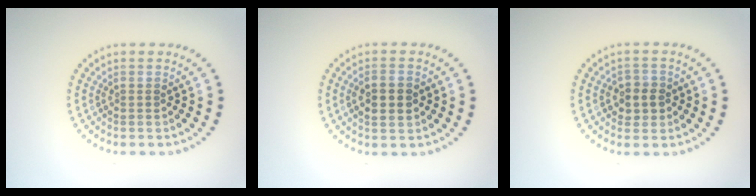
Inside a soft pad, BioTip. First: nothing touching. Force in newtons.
{"total": 2.6, "press": 2.6, "slide": 0.1}
{"total": 2.3, "press": 2.2, "slide": 0.7}